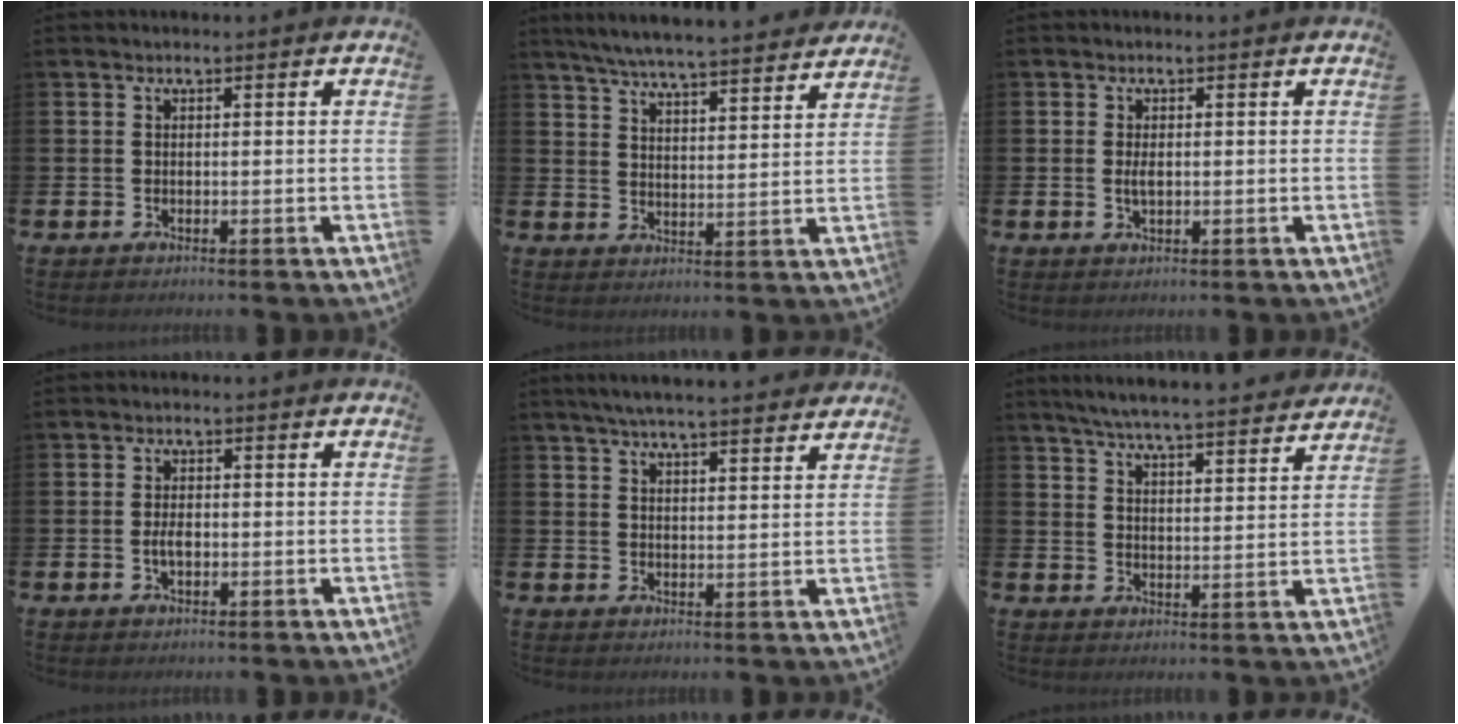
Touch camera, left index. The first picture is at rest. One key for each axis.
{"total": 6.4, "fx": 6.2, "fy": 0.0, "fz": 1.5, "tx": -0.042, "ty": -0.045, "tz": 0.107}
{"total": 1.7, "fx": 0.1, "fy": 0.7, "fz": 1.6, "tx": -0.025, "ty": 0.000, "tz": -0.001}
{"total": 2.2, "fx": -0.4, "fy": 1.1, "fz": 1.8, "tx": -0.030, "ty": 0.000, "tz": -0.008}
{"total": 5.3, "fx": 5.1, "fy": 0.1, "fz": 1.6, "tx": -0.035, "ty": -0.022, "tz": 0.090}
{"total": 6.2, "fx": 6.0, "fy": 0.0, "fz": 1.4, "tx": -0.039, "ty": -0.043, "tz": 0.103}